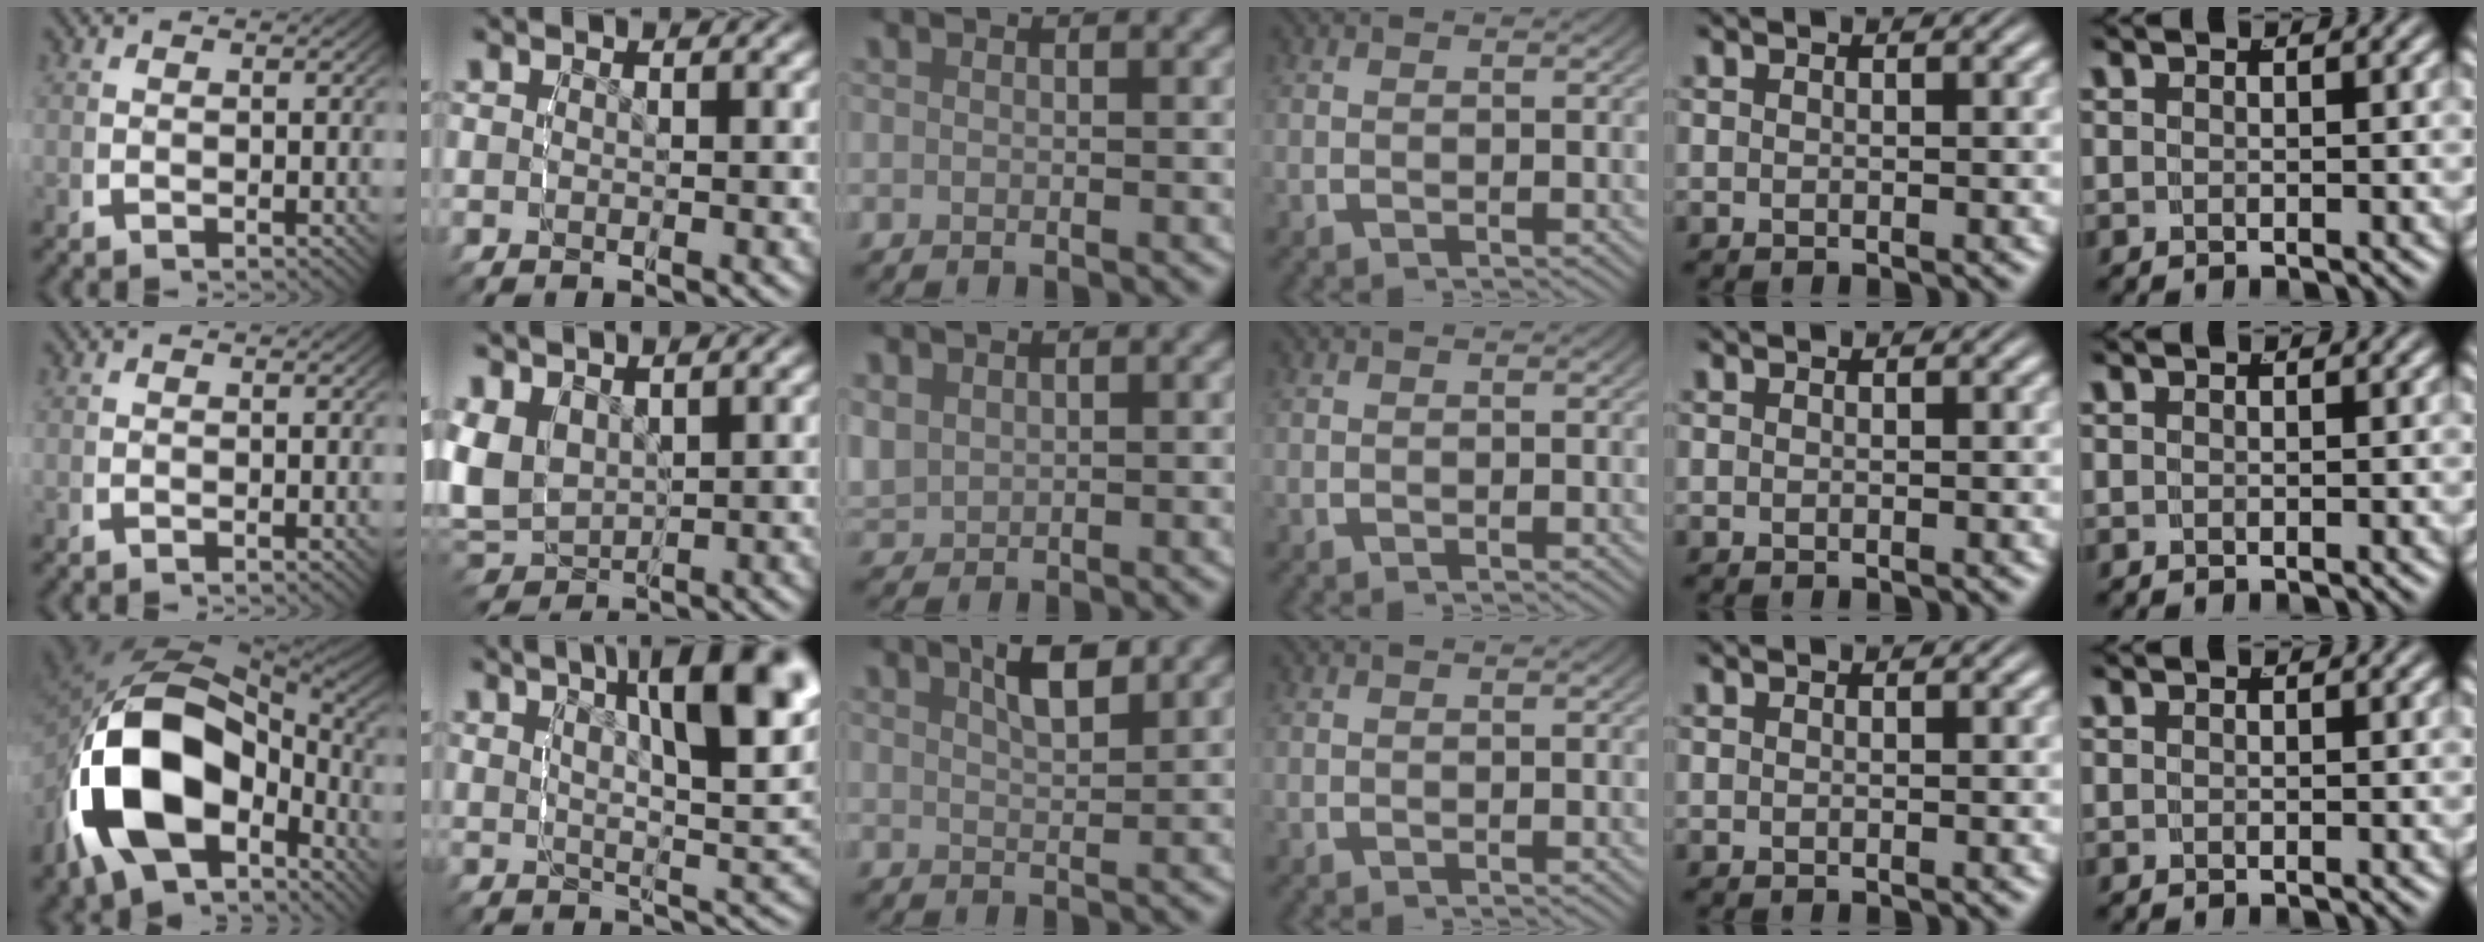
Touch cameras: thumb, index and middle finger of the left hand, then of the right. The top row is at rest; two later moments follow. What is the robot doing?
{"motion": "lift_and_place", "object": "lipstick"}